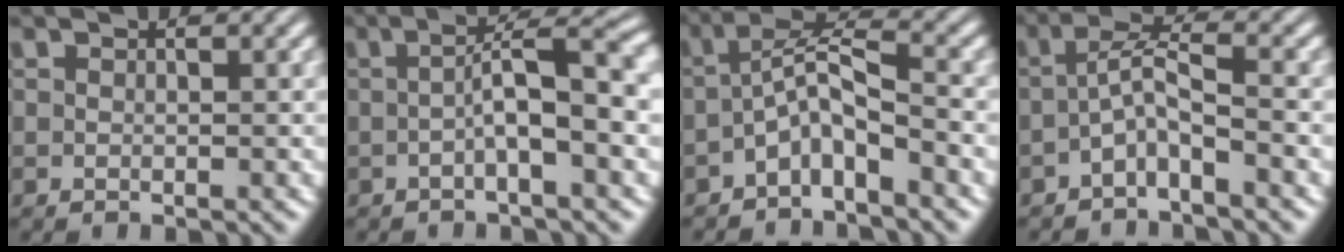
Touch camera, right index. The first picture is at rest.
{"total": 4.2, "force": [-0.5, -0.7, 4.1], "torque": [-0.051, 0.011, -0.009]}
{"total": 4.4, "force": [-1.2, 2.5, 3.4], "torque": [-0.055, -0.006, -0.028]}
{"total": 3.0, "force": [-0.6, 1.3, 2.7], "torque": [-0.037, 0.005, -0.020]}